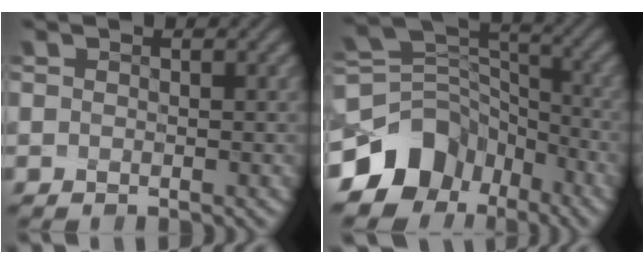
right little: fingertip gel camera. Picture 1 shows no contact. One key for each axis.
{"total": 8.4, "fx": -4.5, "fy": 6.3, "fz": 3.3, "tx": -0.050, "ty": 0.013, "tz": -0.087}